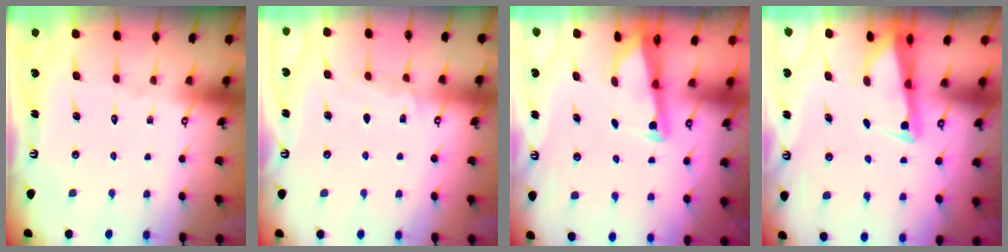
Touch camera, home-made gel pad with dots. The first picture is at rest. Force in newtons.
{"total": 5.7, "press": 5.7, "slide": 0.5}
{"total": 2.4, "press": 2.4, "slide": 0.2}
{"total": 2.4, "press": 2.4, "slide": 0.5}